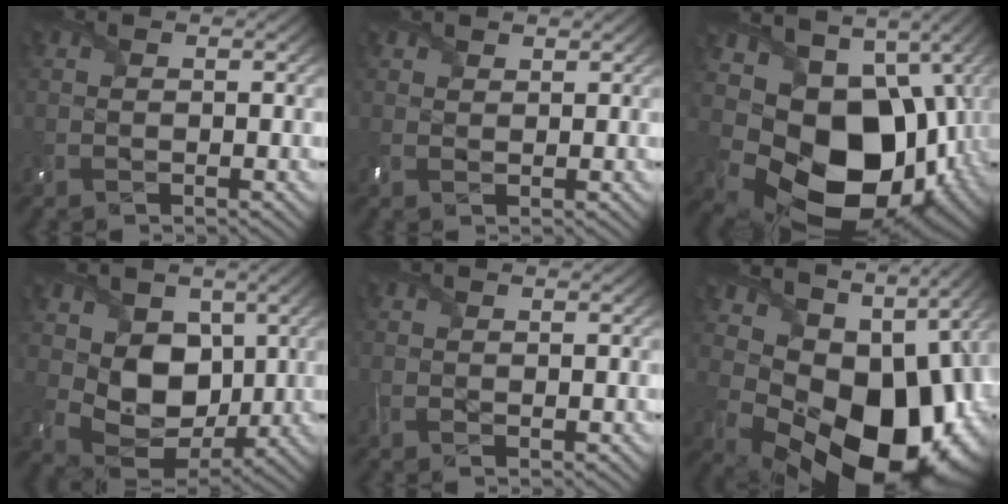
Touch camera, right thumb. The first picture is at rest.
{"total": 1.6, "force": [1.3, 0.9, 0.4], "torque": [-0.012, 0.006, 0.030]}
{"total": 18.7, "force": [-1.6, 14.6, 11.5], "torque": [-0.201, -0.058, 0.004]}
{"total": 8.6, "force": [2.1, 6.6, 5.1], "torque": [-0.112, -0.020, 0.031]}
{"total": 0.0}
{"total": 17.8, "force": [2.0, 12.8, 12.2], "torque": [-0.167, -0.044, 0.088]}